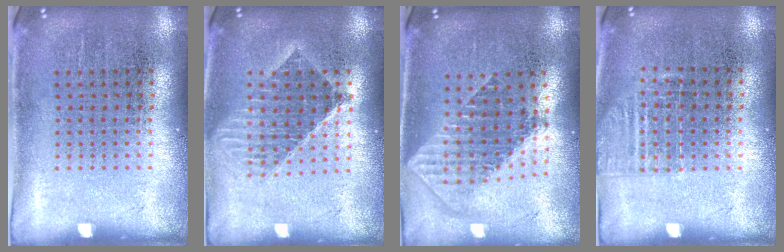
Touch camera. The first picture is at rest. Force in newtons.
{"total": 1.5, "press": 1.3, "slide": 0.8}
{"total": 1.8, "press": 1.5, "slide": 1.0}
{"total": 1.1, "press": 1.0, "slide": 0.5}